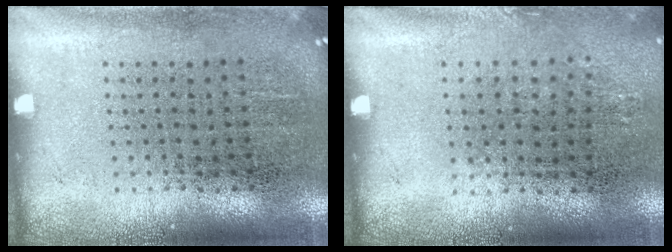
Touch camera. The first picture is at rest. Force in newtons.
{"total": 0.8, "press": 0.7, "slide": 0.5}